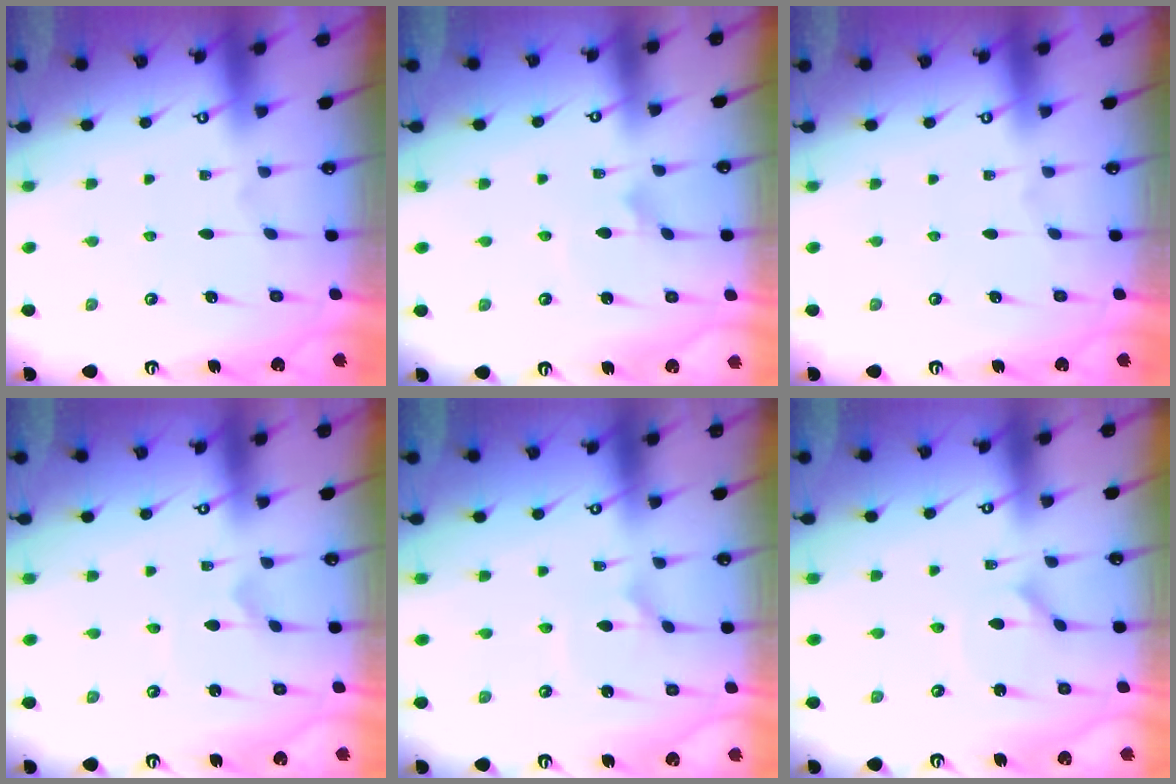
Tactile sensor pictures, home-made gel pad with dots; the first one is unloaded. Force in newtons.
{"total": 2.0, "press": 2.0, "slide": 0.1}
{"total": 0.0}
{"total": 0.8, "press": 0.8, "slide": 0.1}
{"total": 2.5, "press": 2.4, "slide": 0.4}
{"total": 1.5, "press": 1.4, "slide": 0.3}